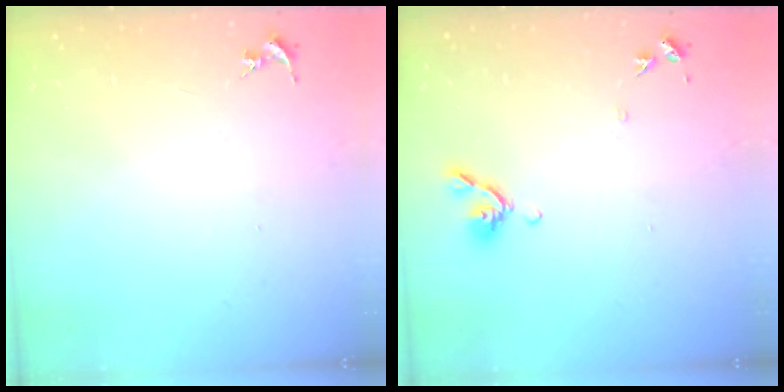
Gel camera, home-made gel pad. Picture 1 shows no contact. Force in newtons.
{"total": 7.9, "press": 7.8, "slide": 1.5}